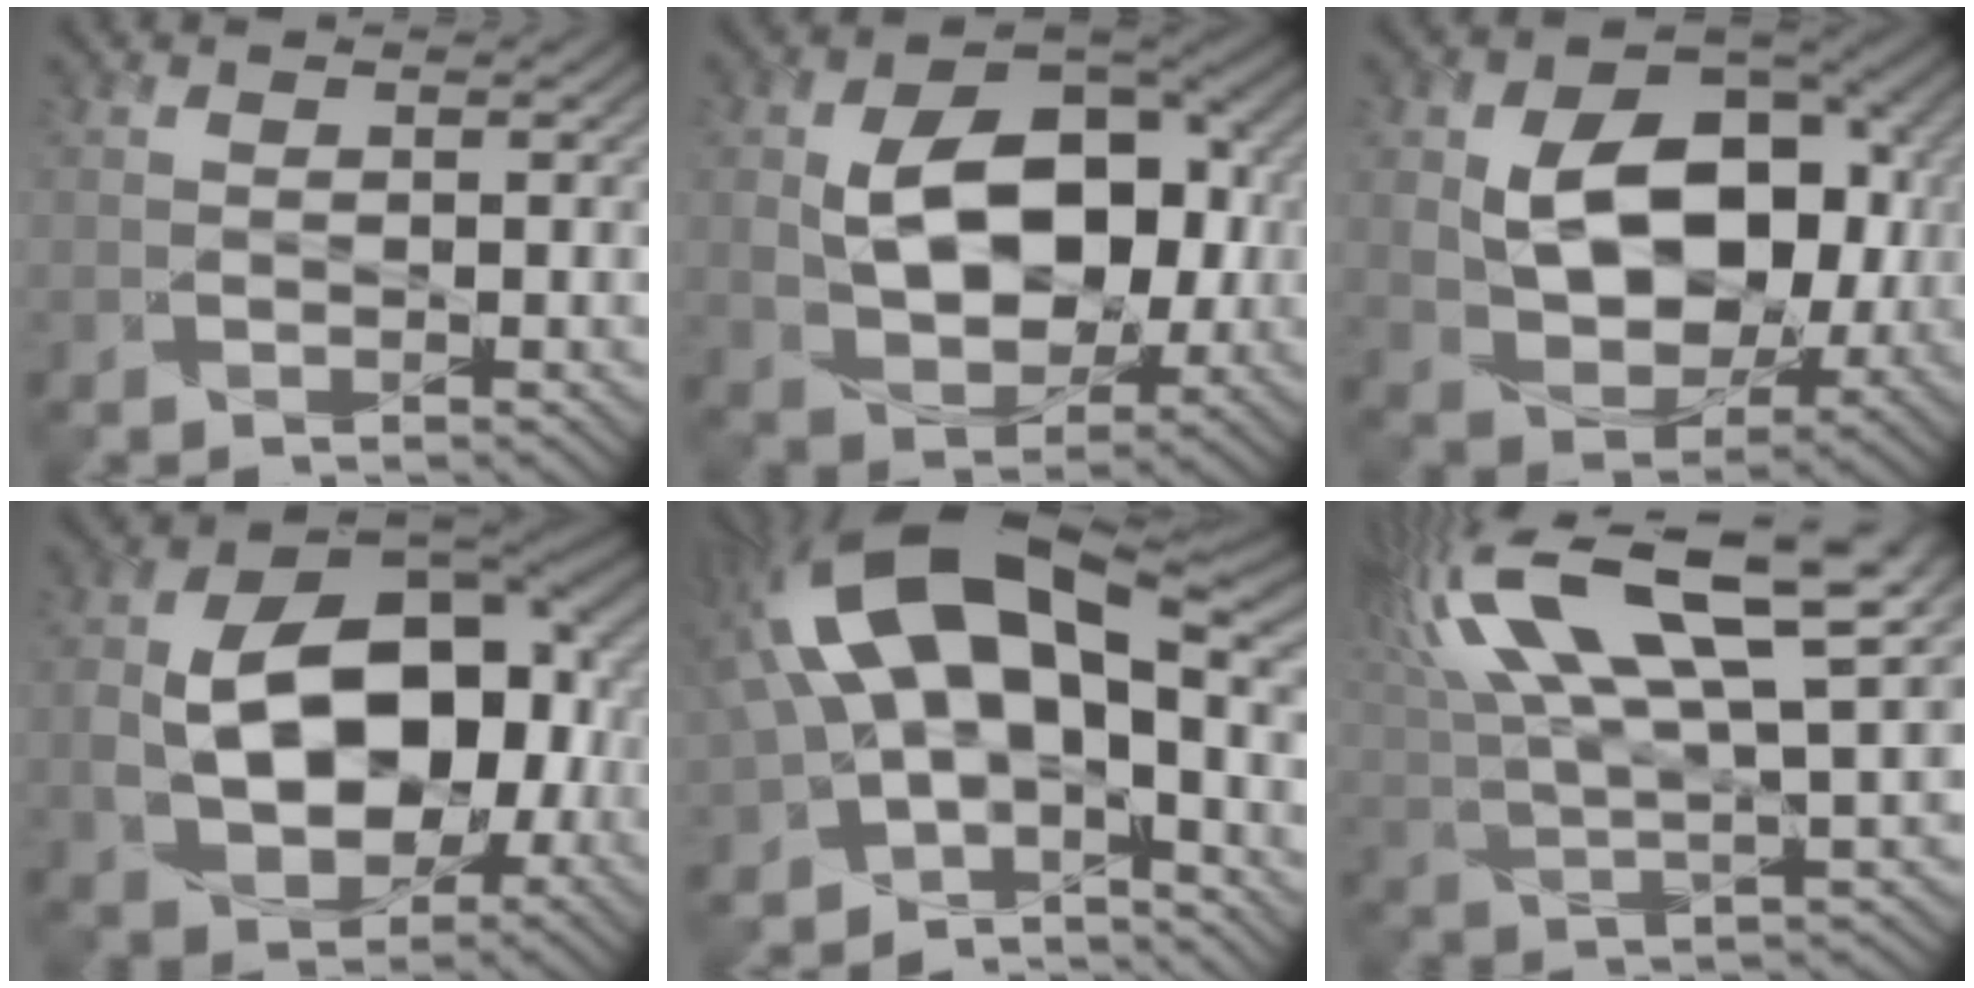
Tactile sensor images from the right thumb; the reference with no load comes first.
{"total": 12.5, "force": [-0.3, 8.4, 9.3], "torque": [-0.156, -0.001, 0.001]}
{"total": 13.5, "force": [0.5, 9.6, 9.5], "torque": [-0.161, -0.004, 0.019]}
{"total": 14.5, "force": [-1.4, 9.7, 10.7], "torque": [-0.185, -0.002, -0.022]}
{"total": 17.4, "force": [0.9, 9.3, 14.7], "torque": [-0.285, 0.003, 0.018]}
{"total": 19.2, "force": [8.5, 6.9, 15.8], "torque": [-0.317, 0.042, 0.137]}